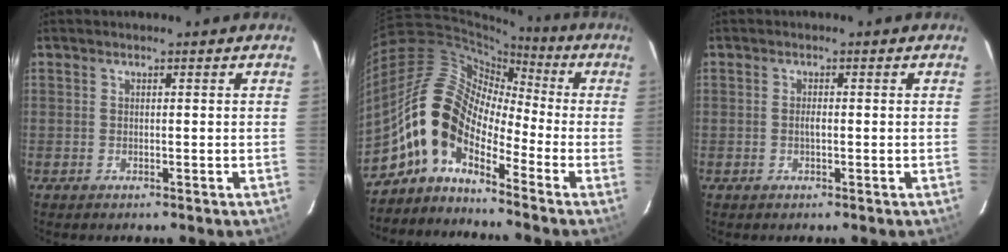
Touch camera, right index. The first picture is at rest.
{"total": 11.8, "force": [-5.5, 6.3, 8.3], "torque": [-0.141, 0.018, -0.126]}
{"total": 1.0, "force": [-0.2, 0.3, 1.0], "torque": [-0.019, 0.001, -0.004]}